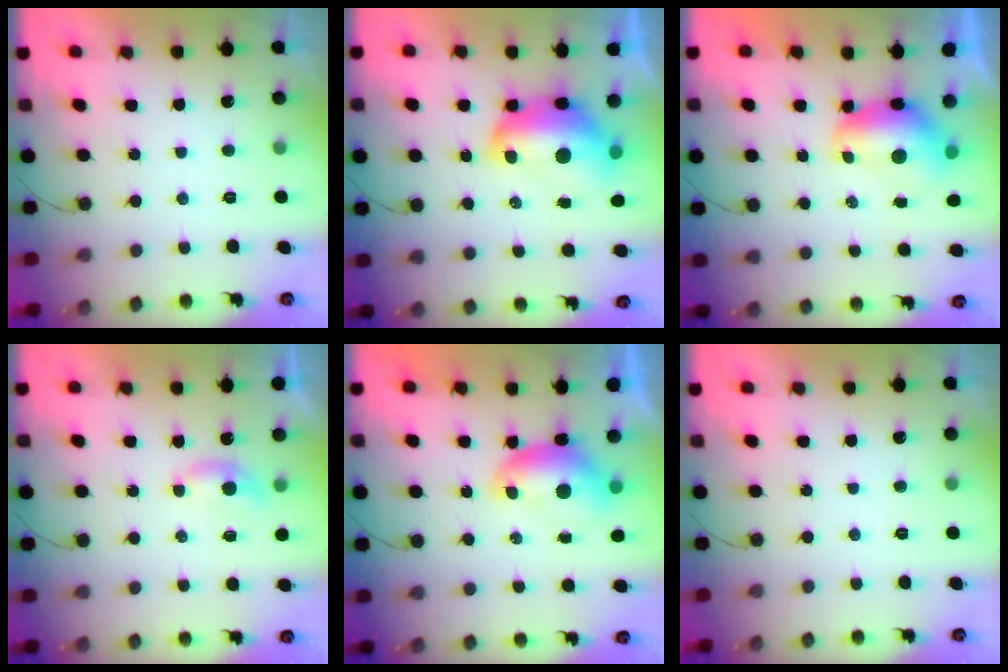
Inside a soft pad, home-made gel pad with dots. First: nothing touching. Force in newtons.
{"total": 15.2, "press": 15.2, "slide": 1.2}
{"total": 8.7, "press": 8.7, "slide": 0.6}
{"total": 3.2, "press": 3.2, "slide": 0.4}
{"total": 7.9, "press": 7.8, "slide": 0.9}
{"total": 0.0}